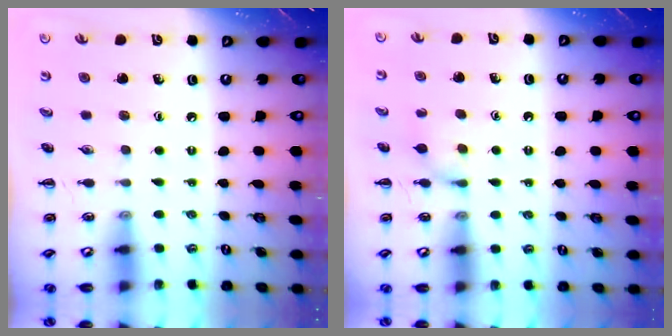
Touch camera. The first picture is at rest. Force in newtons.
{"total": 4.9, "press": 4.6, "slide": 1.7}